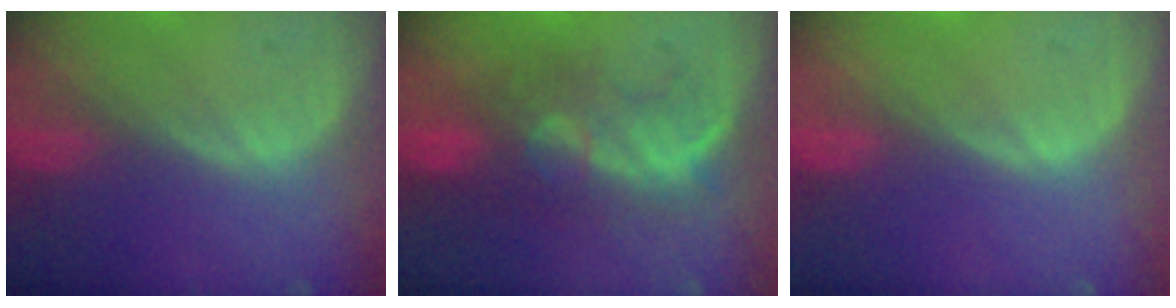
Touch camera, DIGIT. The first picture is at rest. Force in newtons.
{"total": 8.0, "press": 7.8, "slide": 1.4}
{"total": 0.0}